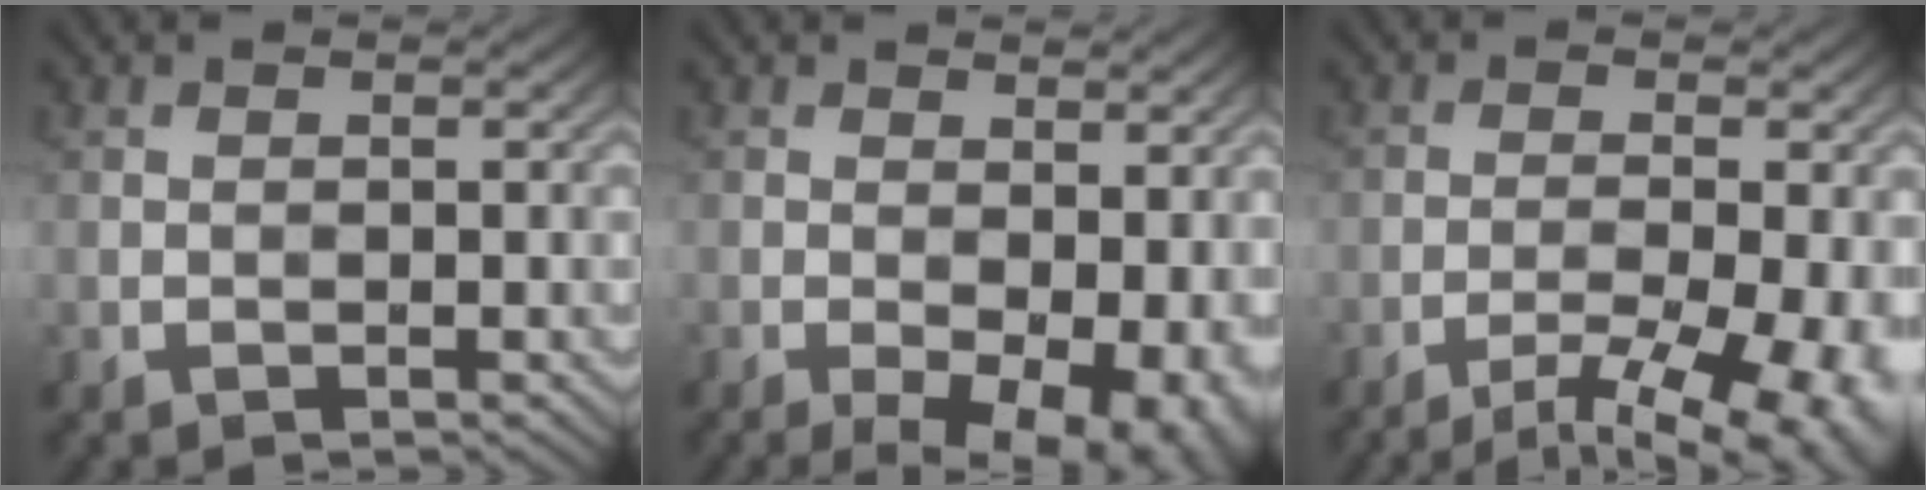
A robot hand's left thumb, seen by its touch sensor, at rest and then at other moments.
{"total": 9.9, "force": [-2.5, 5.1, 8.1], "torque": [-0.114, -0.017, -0.025]}
{"total": 11.1, "force": [-7.0, 3.3, 8.0], "torque": [-0.117, -0.016, -0.080]}